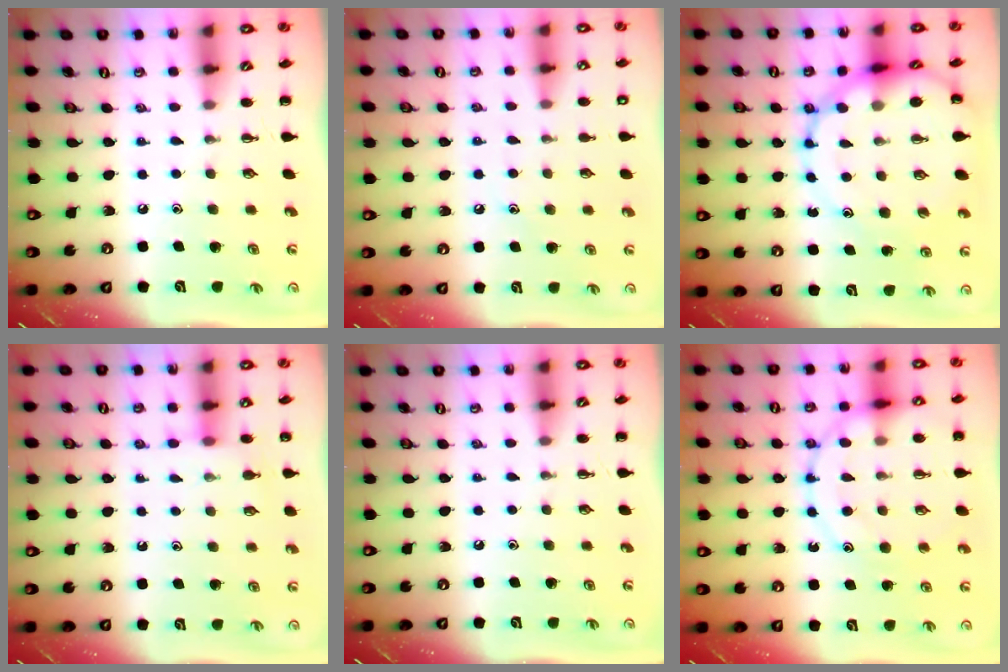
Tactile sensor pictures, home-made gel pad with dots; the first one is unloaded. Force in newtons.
{"total": 7.0, "press": 6.8, "slide": 1.5}
{"total": 15.7, "press": 15.5, "slide": 2.5}
{"total": 4.8, "press": 4.6, "slide": 1.4}
{"total": 0.0}
{"total": 15.7, "press": 15.5, "slide": 2.1}